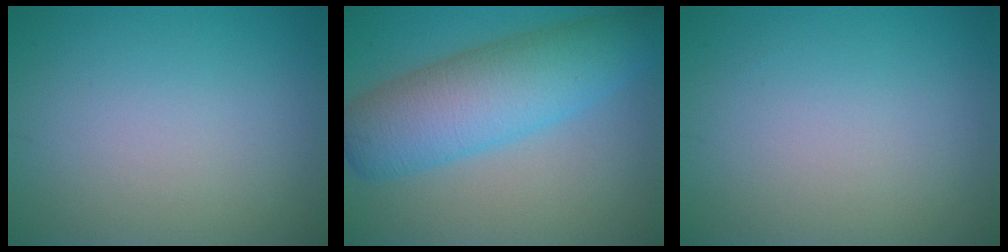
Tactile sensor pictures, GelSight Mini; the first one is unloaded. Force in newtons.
{"total": 8.6, "press": 8.6, "slide": 0.2}
{"total": 0.0}